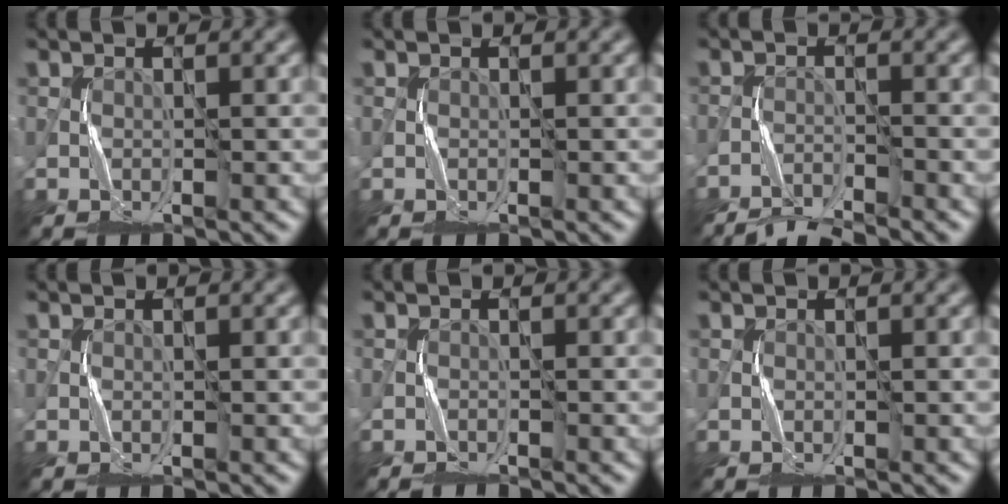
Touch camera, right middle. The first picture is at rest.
{"total": 0.0}
{"total": 3.9, "force": [-3.8, 0.2, 1.0], "torque": [-0.022, -0.008, -0.070]}
{"total": 0.0}
{"total": 0.6, "force": [-0.6, 0.0, 0.0], "torque": [0.001, 0.002, -0.013]}
{"total": 0.0}